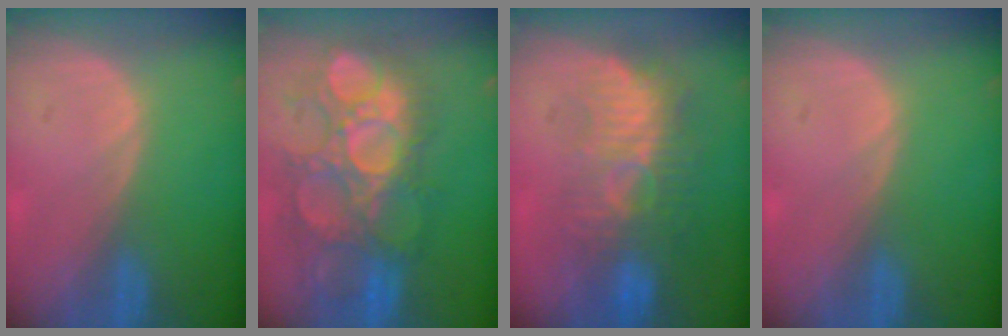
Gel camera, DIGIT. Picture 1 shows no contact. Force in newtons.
{"total": 11.8, "press": 11.2, "slide": 3.7}
{"total": 9.1, "press": 8.5, "slide": 3.3}
{"total": 0.0}